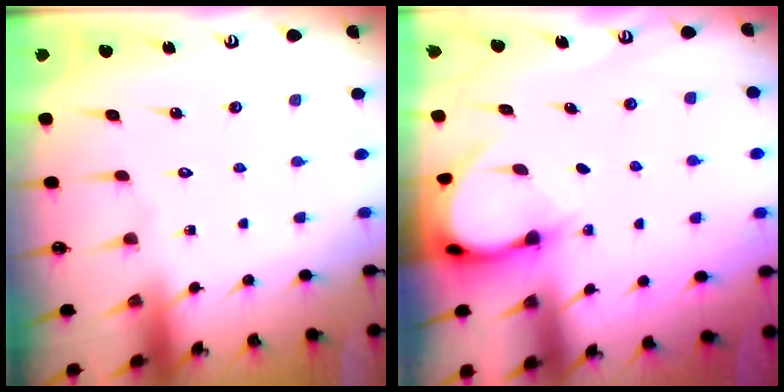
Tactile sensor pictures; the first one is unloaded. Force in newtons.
{"total": 3.9, "press": 3.9, "slide": 0.3}